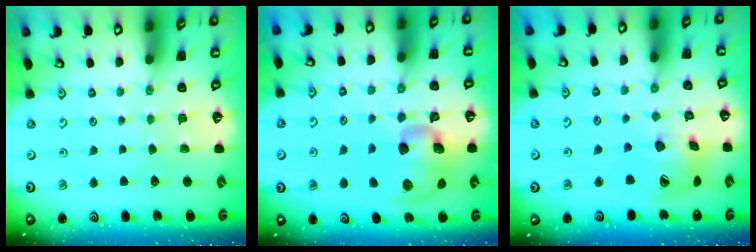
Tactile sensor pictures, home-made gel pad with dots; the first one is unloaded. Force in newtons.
{"total": 14.3, "press": 14.1, "slide": 2.1}
{"total": 14.6, "press": 14.4, "slide": 2.3}